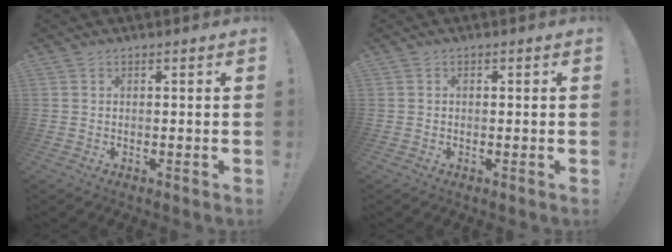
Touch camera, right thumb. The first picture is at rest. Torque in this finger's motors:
{"motor_torque": [-0.03, -0.15, -0.04, 0.12, -0.02]}